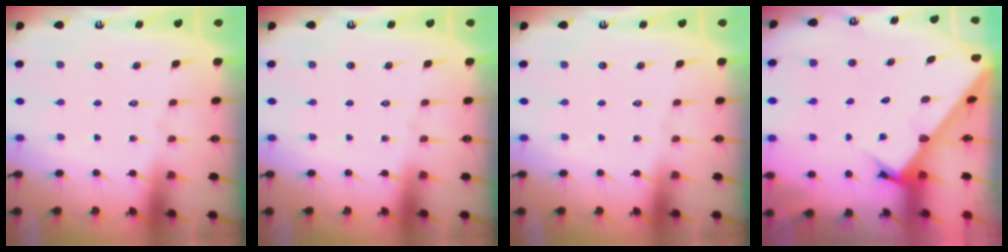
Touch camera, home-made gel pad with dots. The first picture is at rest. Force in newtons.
{"total": 0.0}
{"total": 0.0}
{"total": 2.8, "press": 2.8, "slide": 0.2}